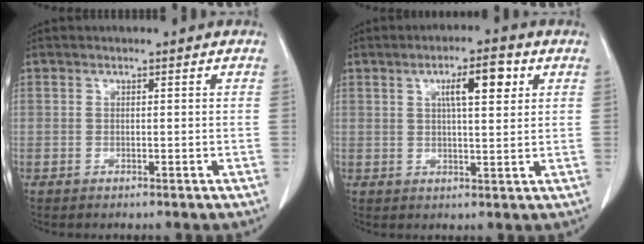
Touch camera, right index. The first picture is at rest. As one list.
[{"total": 6.4, "force": [2.5, 1.3, 5.8], "torque": [-0.095, 0.009, 0.038]}]